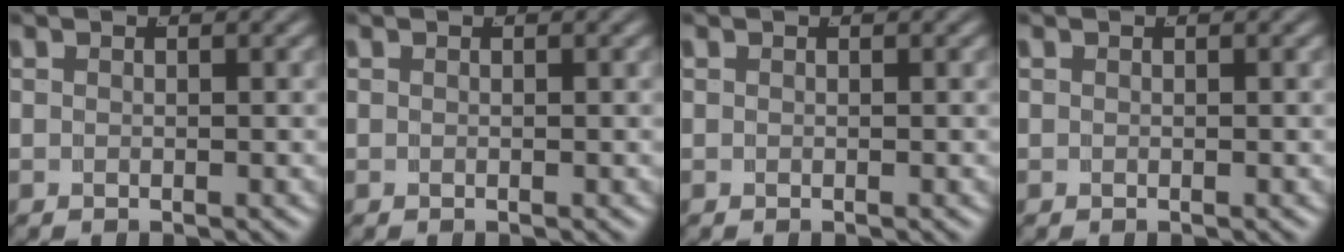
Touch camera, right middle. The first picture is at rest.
{"total": 0.0}
{"total": 0.0}
{"total": 0.0}